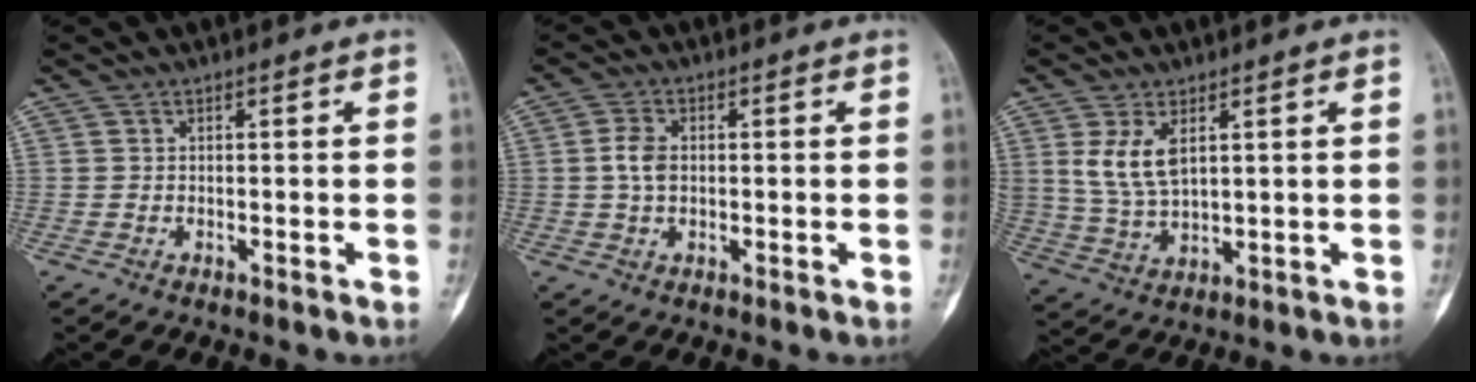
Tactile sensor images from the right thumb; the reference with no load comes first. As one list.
[{"total": 4.0, "force": [0.2, 2.7, 3.0], "torque": [-0.060, 0.005, 0.001]}, {"total": 7.9, "force": [2.9, 4.1, 6.1], "torque": [-0.118, -0.012, 0.071]}]